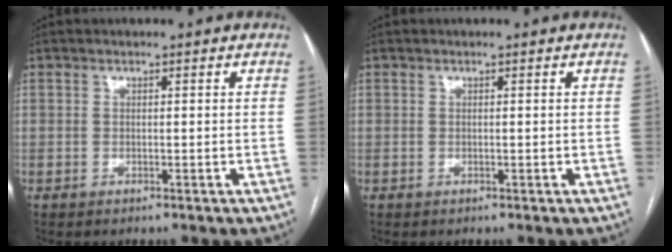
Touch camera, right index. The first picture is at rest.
{"total": 0.0}